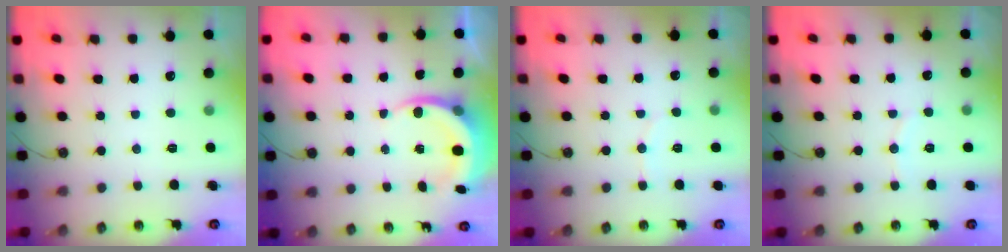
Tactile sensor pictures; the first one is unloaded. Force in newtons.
{"total": 6.1, "press": 5.9, "slide": 1.4}
{"total": 4.5, "press": 4.4, "slide": 0.9}
{"total": 4.4, "press": 4.3, "slide": 0.9}